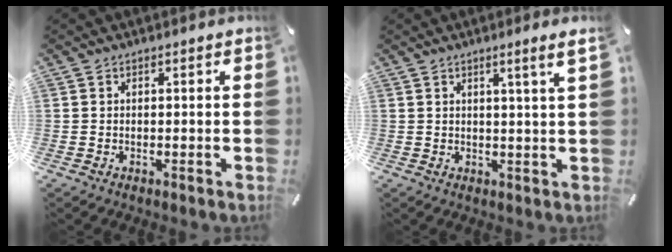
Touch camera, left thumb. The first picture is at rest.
{"total": 4.2, "force": [2.2, -0.4, 3.6], "torque": [-0.062, -0.009, 0.034]}